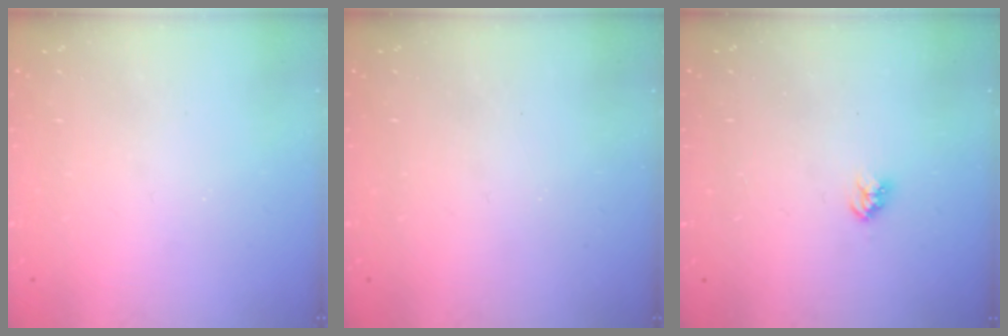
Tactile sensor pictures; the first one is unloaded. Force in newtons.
{"total": 0.0}
{"total": 3.0, "press": 3.0, "slide": 0.3}